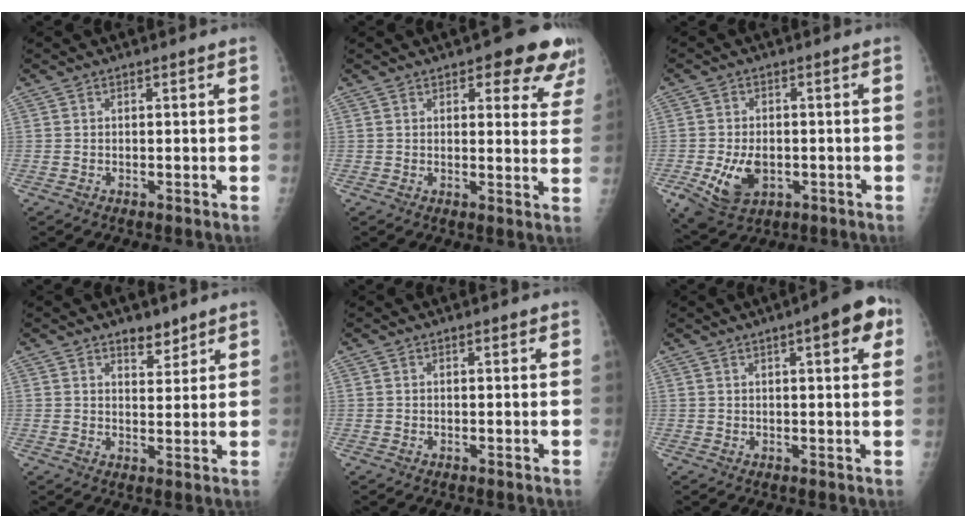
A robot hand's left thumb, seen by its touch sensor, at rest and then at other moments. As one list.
[{"total": 10.0, "force": [6.7, 4.1, 6.3], "torque": [-0.027, -0.028, 0.065]}, {"total": 8.1, "force": [-2.2, 5.5, 5.6], "torque": [-0.095, 0.000, -0.024]}, {"total": 3.9, "force": [3.2, 1.7, 1.4], "torque": [0.003, -0.022, 0.052]}, {"total": 0.6, "force": [0.5, 0.1, 0.3], "torque": [-0.002, 0.001, 0.006]}, {"total": 7.8, "force": [3.3, 2.1, 6.7], "torque": [-0.071, 0.002, 0.036]}]